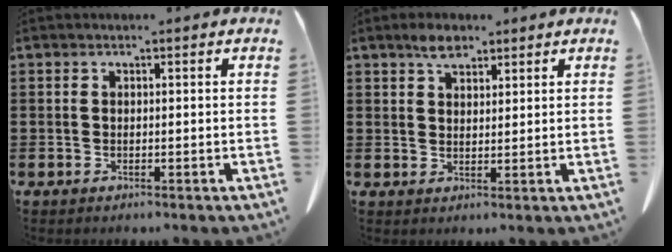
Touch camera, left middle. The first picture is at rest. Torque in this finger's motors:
{"motor_torque": [0.01, 0.00, 0.07, 0.02]}